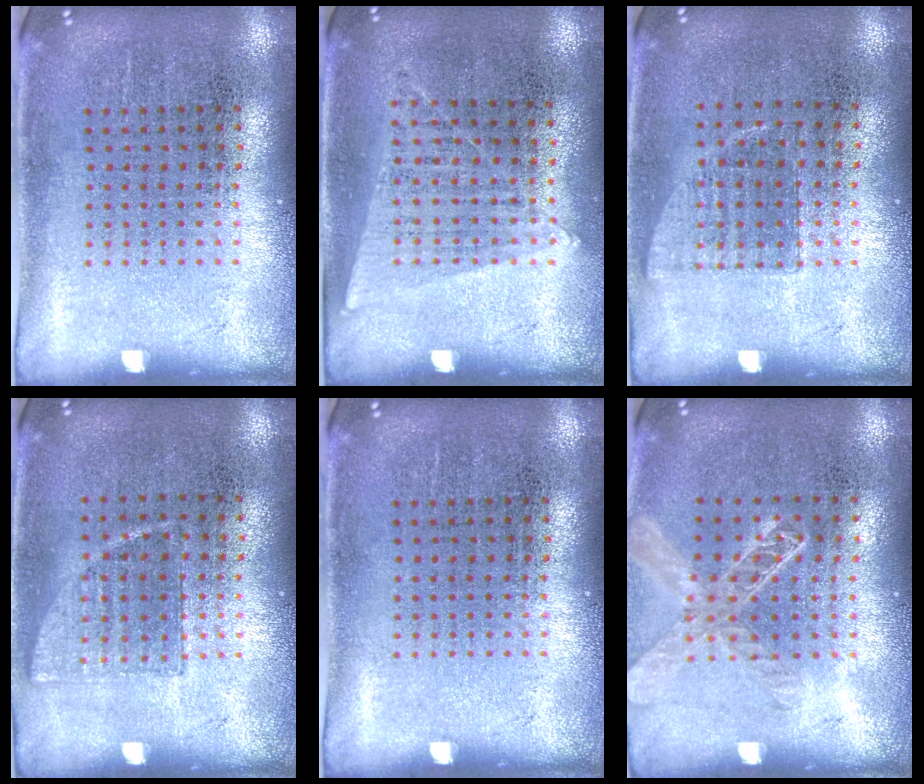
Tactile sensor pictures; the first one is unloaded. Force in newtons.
{"total": 1.3, "press": 1.1, "slide": 0.6}
{"total": 0.7, "press": 0.6, "slide": 0.2}
{"total": 0.7, "press": 0.7, "slide": 0.3}
{"total": 0.0}
{"total": 1.4, "press": 1.3, "slide": 0.5}